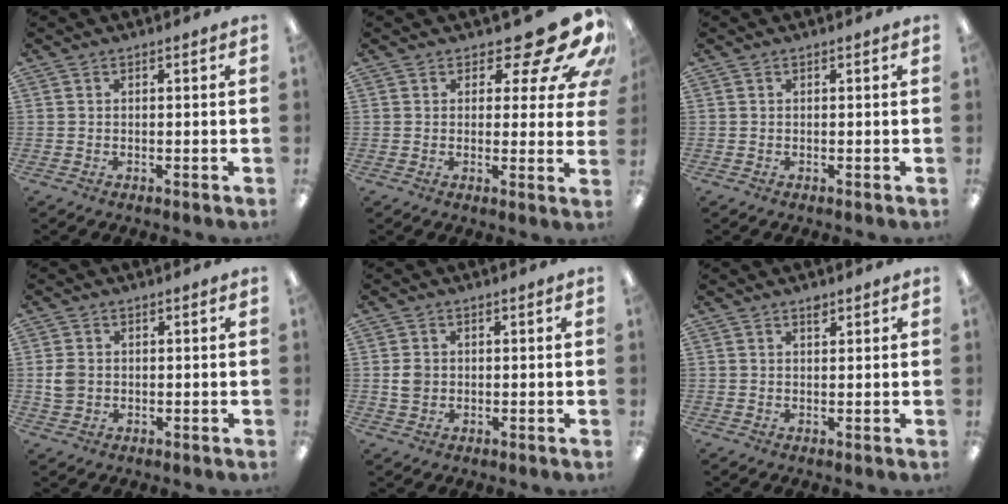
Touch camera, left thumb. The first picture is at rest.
{"total": 13.8, "force": [8.6, 5.5, 9.3], "torque": [-0.117, -0.064, 0.144]}
{"total": 0.0}
{"total": 3.8, "force": [0.2, 3.3, 1.9], "torque": [-0.028, 0.004, 0.005]}
{"total": 3.2, "force": [0.2, 2.8, 1.6], "torque": [-0.022, 0.002, 0.003]}
{"total": 1.8, "force": [1.5, 0.8, 0.8], "torque": [-0.001, -0.007, 0.024]}